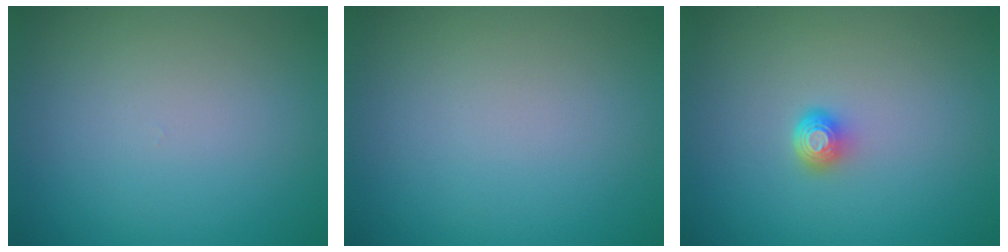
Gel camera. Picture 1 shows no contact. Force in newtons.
{"total": 0.0}
{"total": 1.6, "press": 1.2, "slide": 1.1}